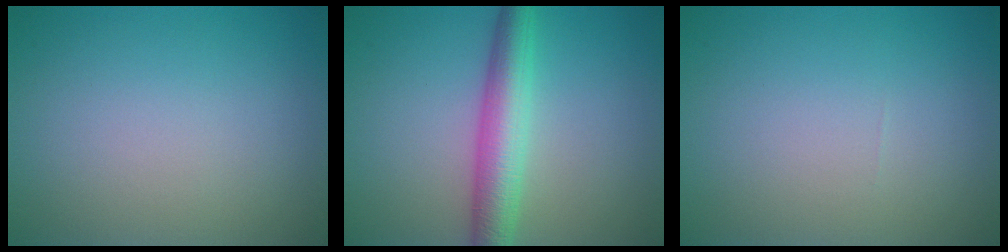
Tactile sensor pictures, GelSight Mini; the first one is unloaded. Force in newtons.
{"total": 5.0, "press": 5.0, "slide": 0.1}
{"total": 0.0}